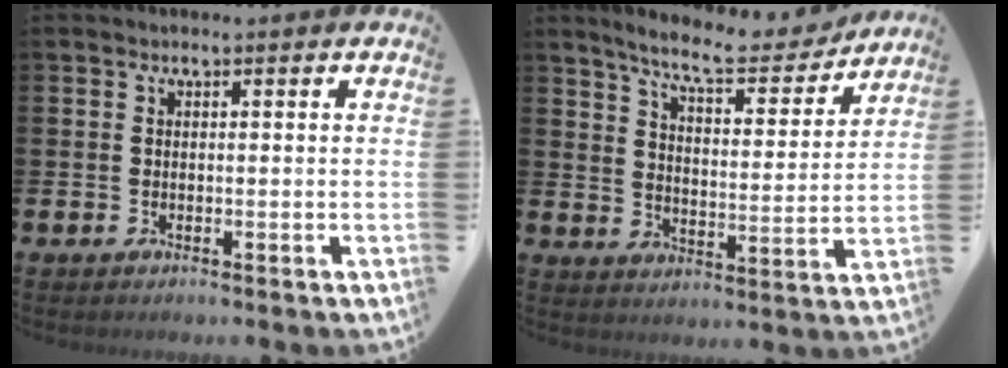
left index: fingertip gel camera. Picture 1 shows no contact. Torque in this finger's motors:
{"motor_torque": [1.02, -1.11, 0.42, 0.14]}